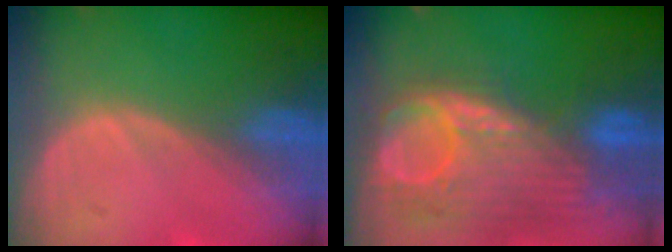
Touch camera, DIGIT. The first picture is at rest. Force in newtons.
{"total": 11.9, "press": 10.4, "slide": 5.8}